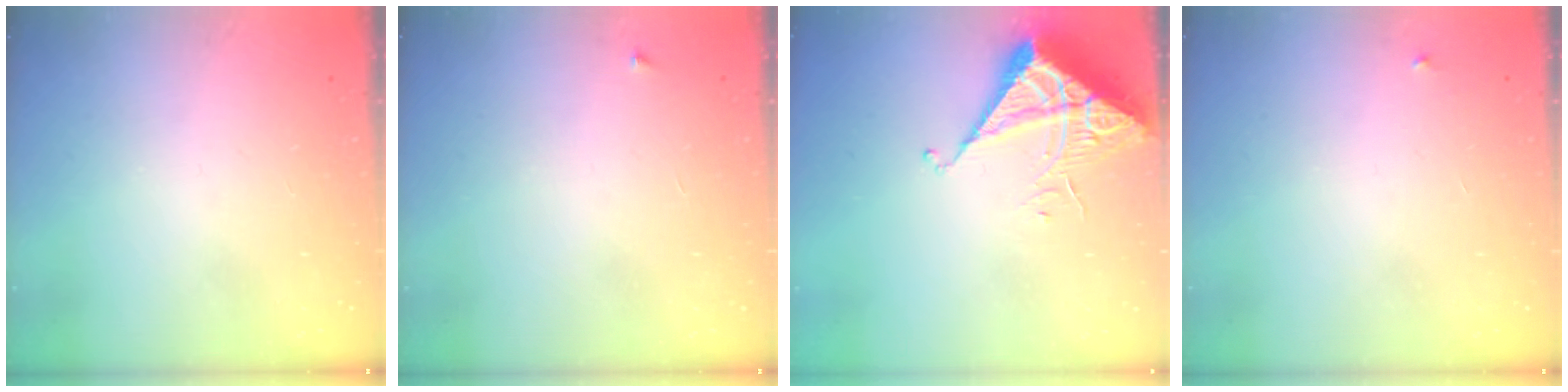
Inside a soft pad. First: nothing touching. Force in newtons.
{"total": 2.5, "press": 2.4, "slide": 0.4}
{"total": 7.0, "press": 7.0, "slide": 0.3}
{"total": 2.1, "press": 2.1, "slide": 0.1}